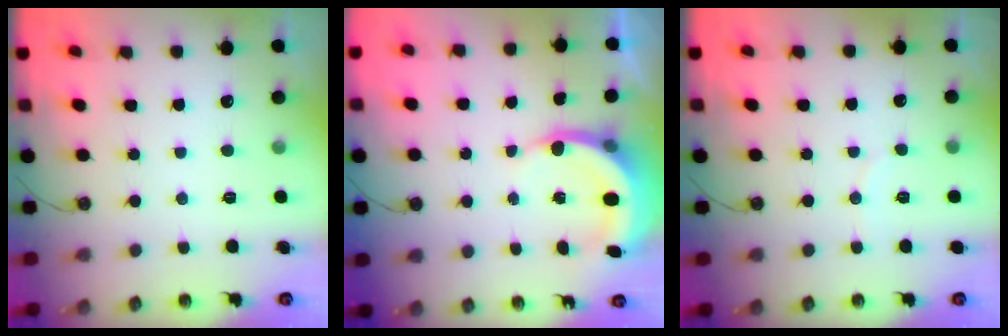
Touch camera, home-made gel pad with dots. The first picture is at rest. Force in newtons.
{"total": 5.7, "press": 5.7, "slide": 0.6}
{"total": 2.3, "press": 2.3, "slide": 0.2}